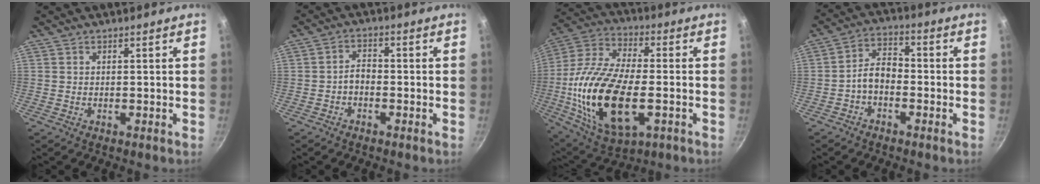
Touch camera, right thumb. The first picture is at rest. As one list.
[{"total": 2.8, "force": [-1.3, 1.8, 1.8], "torque": [-0.025, 0.022, -0.028]}, {"total": 24.1, "force": [-4.4, 11.5, 20.7], "torque": [-0.412, 0.012, -0.083]}, {"total": 5.8, "force": [-2.2, 3.6, 3.9], "torque": [-0.057, 0.037, -0.047]}]